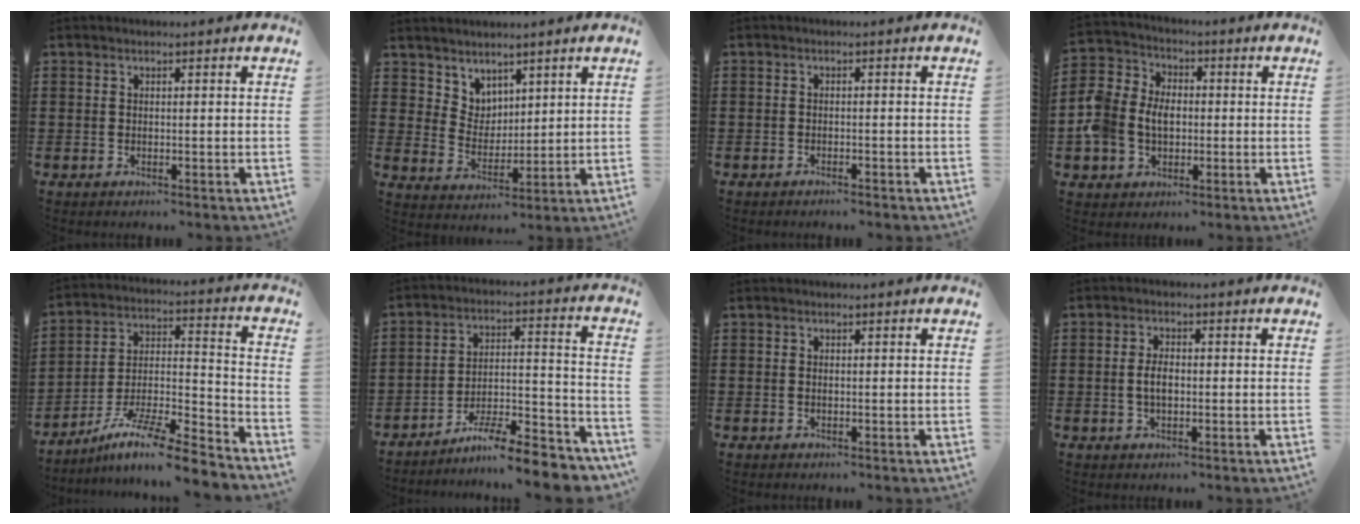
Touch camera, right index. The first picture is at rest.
{"total": 4.6, "force": [3.7, 2.8, -0.3], "torque": [-0.016, -0.006, 0.070]}
{"total": 0.9, "force": [-0.9, 0.1, 0.2], "torque": [-0.007, 0.000, -0.018]}
{"total": 8.0, "force": [-1.2, 6.7, 4.2], "torque": [-0.124, 0.009, -0.026]}
{"total": 10.9, "force": [-8.8, 1.4, 6.3], "torque": [-0.104, 0.017, -0.172]}
{"total": 9.1, "force": [-8.2, 0.6, 4.1], "torque": [-0.058, 0.015, -0.157]}
{"total": 0.5, "force": [0.0, 0.2, 0.4], "torque": [-0.010, 0.000, 0.000]}
{"total": 3.2, "force": [-0.3, 1.5, 2.8], "torque": [-0.060, 0.002, -0.008]}